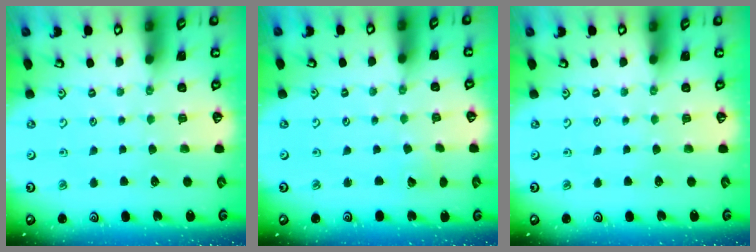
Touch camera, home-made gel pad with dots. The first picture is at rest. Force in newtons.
{"total": 2.7, "press": 2.6, "slide": 0.4}
{"total": 0.0}